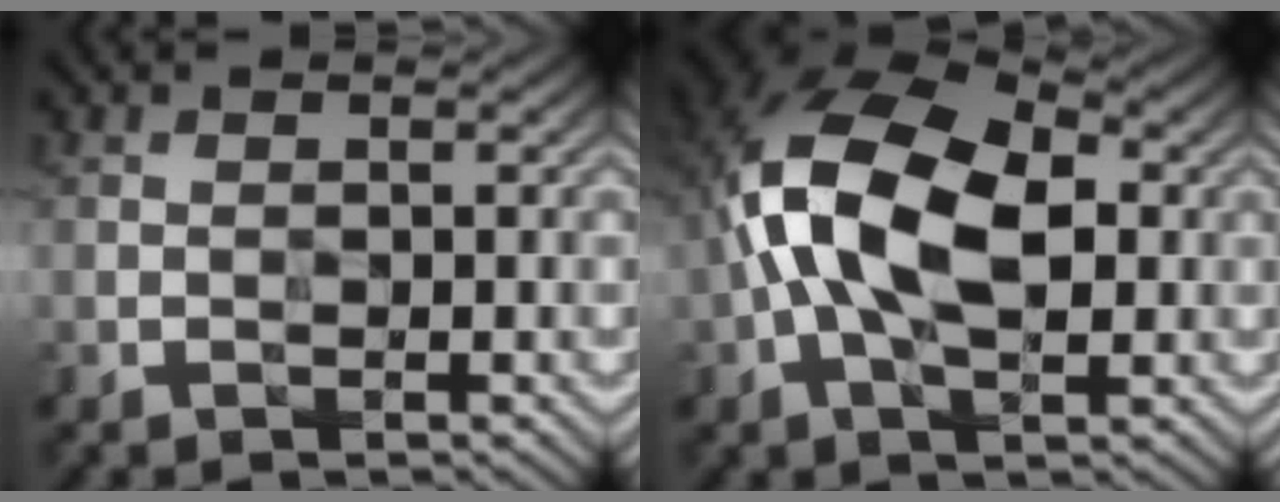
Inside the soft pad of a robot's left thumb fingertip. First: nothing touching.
{"total": 13.3, "force": [0.2, 7.5, 11.0], "torque": [-0.236, 0.025, -0.010]}